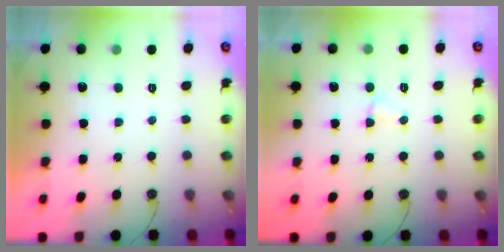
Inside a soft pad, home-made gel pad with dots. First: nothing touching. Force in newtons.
{"total": 2.5, "press": 2.5, "slide": 0.7}